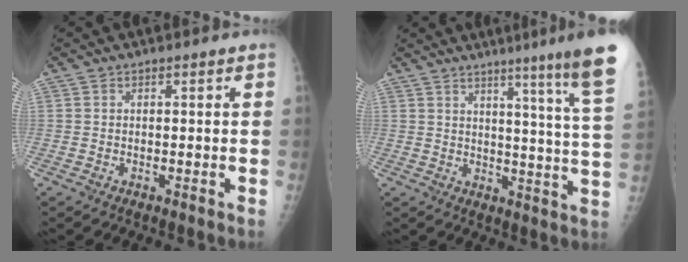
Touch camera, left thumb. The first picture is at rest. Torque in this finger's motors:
{"motor_torque": [2.61, 1.21, 1.40, -1.38, 0.30]}